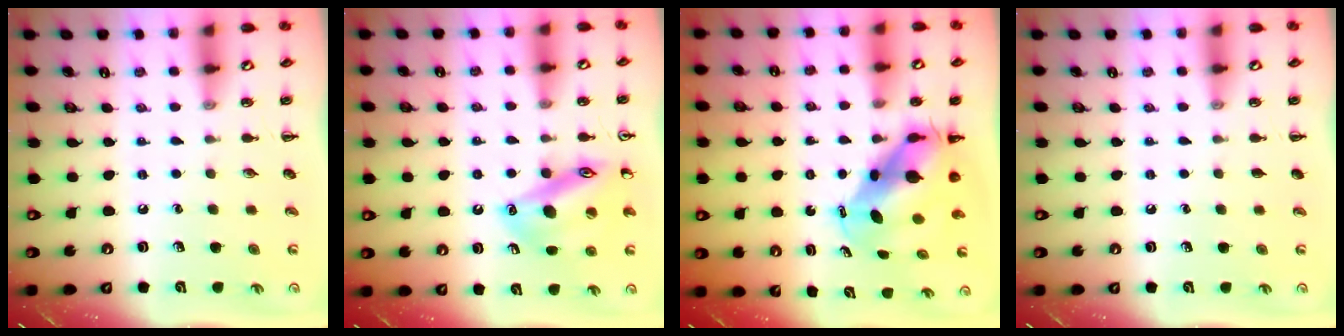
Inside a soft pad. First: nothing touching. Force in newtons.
{"total": 16.2, "press": 16.1, "slide": 1.8}
{"total": 7.8, "press": 7.5, "slide": 2.2}
{"total": 0.0}